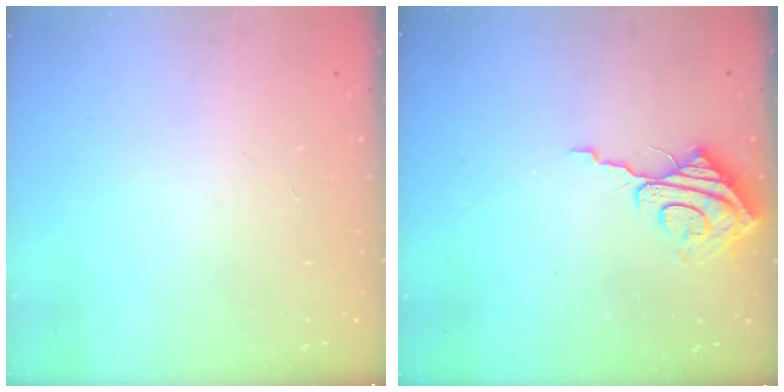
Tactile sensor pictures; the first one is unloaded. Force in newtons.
{"total": 9.1, "press": 9.1, "slide": 0.7}